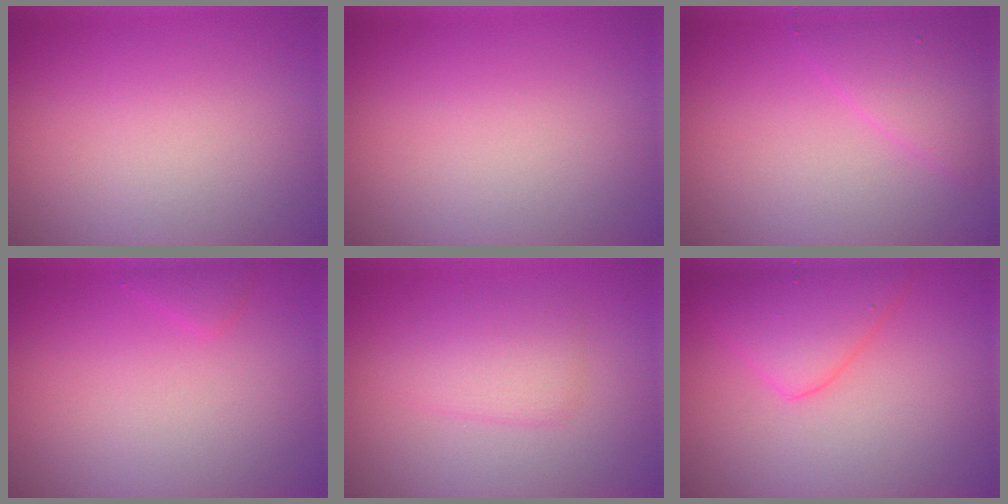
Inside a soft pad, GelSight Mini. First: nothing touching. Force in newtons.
{"total": 0.0}
{"total": 2.6, "press": 2.6, "slide": 0.1}
{"total": 0.9, "press": 0.9, "slide": 0.1}
{"total": 2.5, "press": 2.5, "slide": 0.1}
{"total": 4.0, "press": 4.0, "slide": 0.1}